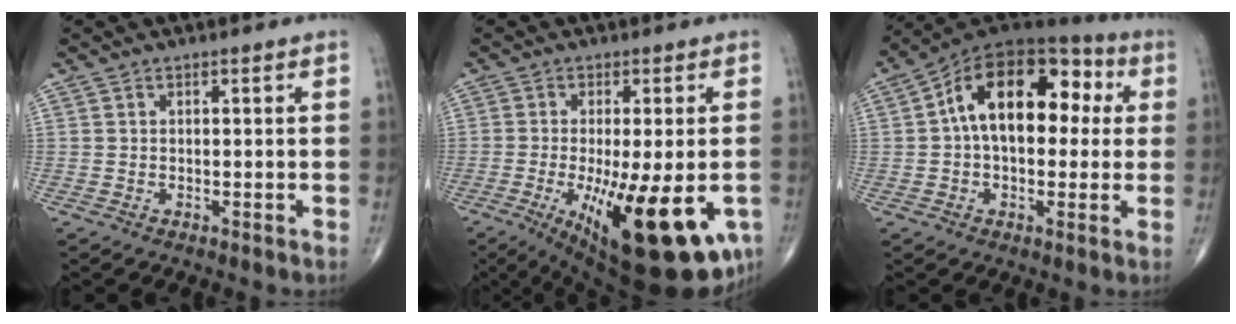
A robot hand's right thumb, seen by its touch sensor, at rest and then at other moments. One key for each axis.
{"total": 21.4, "fx": -6.7, "fy": 6.7, "fz": 19.2, "tx": -0.259, "ty": -0.032, "tz": -0.080}
{"total": 19.0, "fx": 2.9, "fy": 11.4, "fz": 15.0, "tx": -0.200, "ty": 0.047, "tz": 0.035}